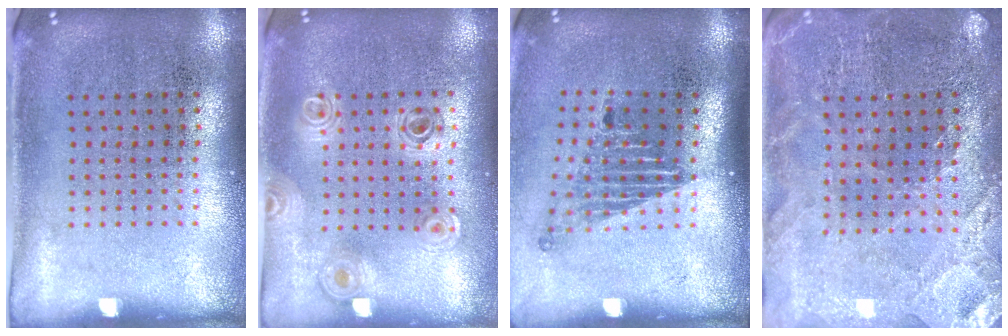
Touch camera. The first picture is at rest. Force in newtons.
{"total": 0.9, "press": 0.9, "slide": 0.1}
{"total": 1.7, "press": 1.1, "slide": 1.2}
{"total": 1.0, "press": 1.0, "slide": 0.1}